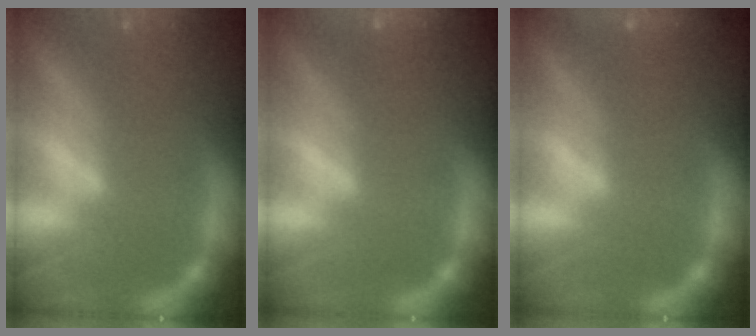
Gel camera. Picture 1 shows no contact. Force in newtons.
{"total": 7.5}
{"total": 3.0}